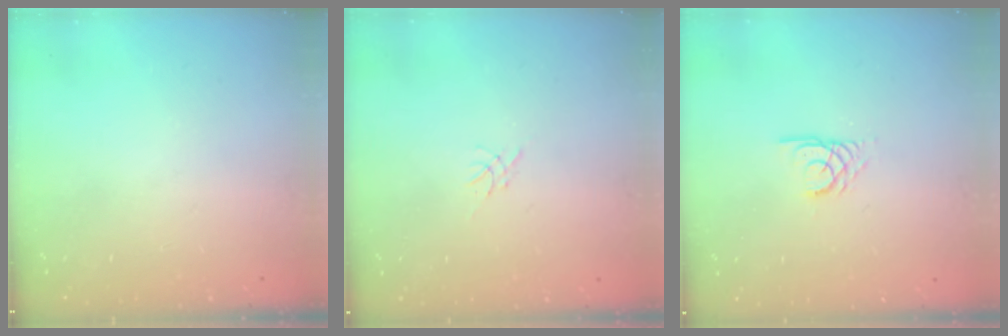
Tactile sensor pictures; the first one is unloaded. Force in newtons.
{"total": 0.0}
{"total": 2.3, "press": 2.3, "slide": 0.1}